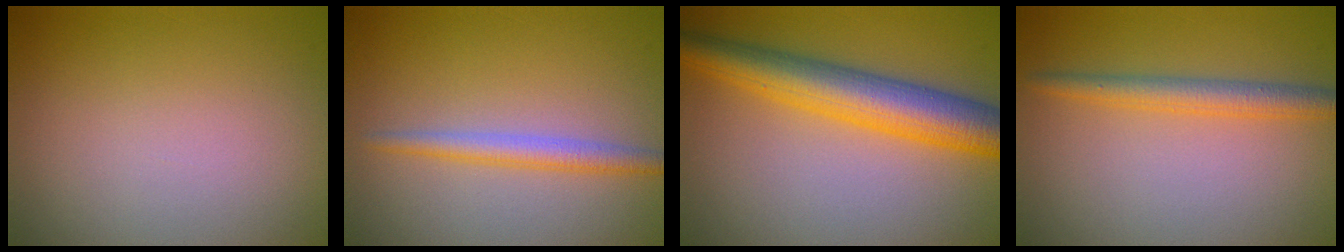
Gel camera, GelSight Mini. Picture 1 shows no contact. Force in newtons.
{"total": 2.2, "press": 2.2, "slide": 0.0}
{"total": 7.1, "press": 7.1, "slide": 0.1}
{"total": 2.7, "press": 2.7, "slide": 0.1}